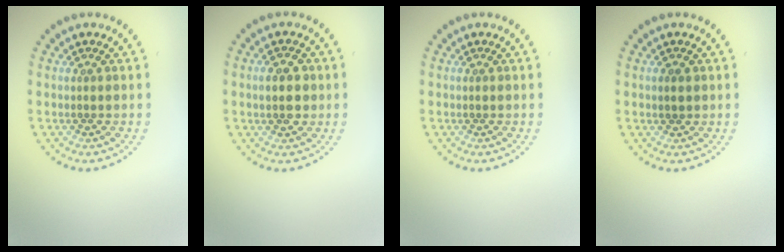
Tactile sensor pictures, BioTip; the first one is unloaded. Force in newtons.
{"total": 3.0, "press": 3.0, "slide": 0.1}
{"total": 0.0}
{"total": 1.0, "press": 1.0, "slide": 0.2}